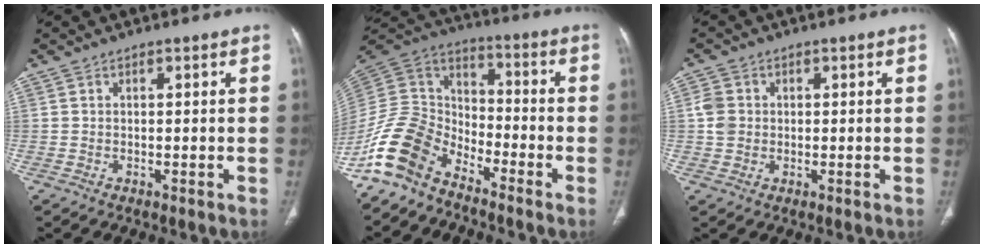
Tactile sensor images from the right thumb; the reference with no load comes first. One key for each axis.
{"total": 13.4, "fx": -10.0, "fy": 7.2, "fz": 5.3, "tx": -0.100, "ty": 0.084, "tz": -0.208}
{"total": 3.8, "fx": 0.2, "fy": 3.4, "fz": 1.8, "tx": -0.027, "ty": 0.005, "tz": 0.001}